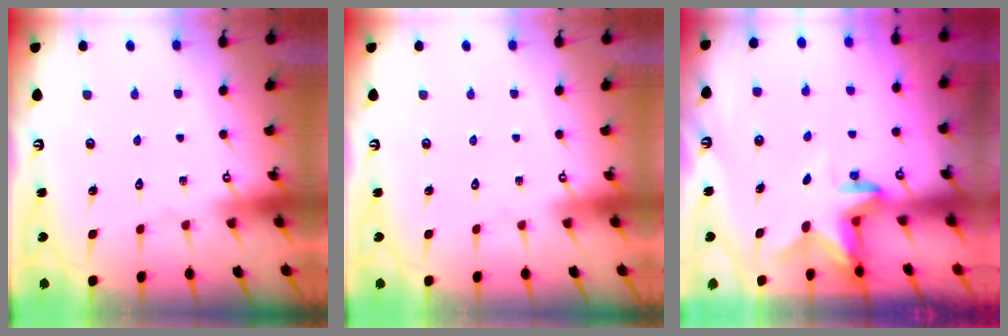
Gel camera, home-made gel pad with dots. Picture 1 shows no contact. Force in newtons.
{"total": 0.0}
{"total": 2.7, "press": 2.7, "slide": 0.5}